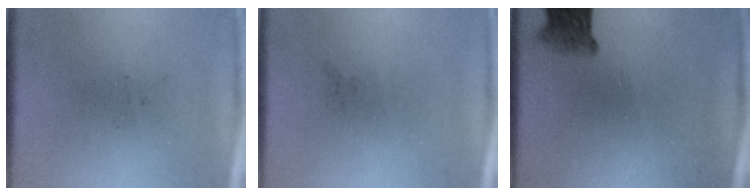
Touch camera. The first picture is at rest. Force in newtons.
{"total": 0.0}
{"total": 3.9}